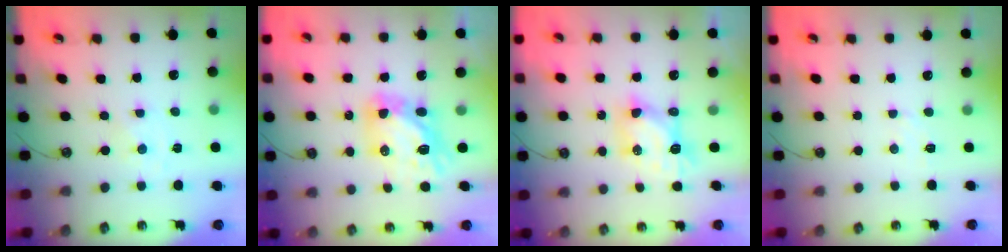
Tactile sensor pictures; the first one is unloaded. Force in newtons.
{"total": 12.2, "press": 12.2, "slide": 1.2}
{"total": 6.8, "press": 6.8, "slide": 0.1}
{"total": 5.2, "press": 5.2, "slide": 0.8}